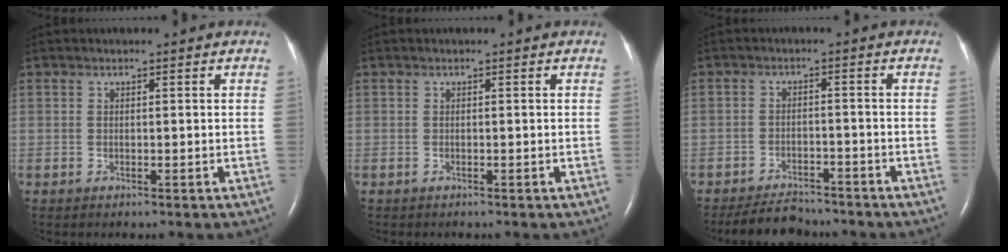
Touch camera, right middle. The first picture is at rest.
{"total": 0.0}
{"total": 6.1, "force": [-5.8, 1.6, 1.2], "torque": [-0.025, -0.014, -0.093]}